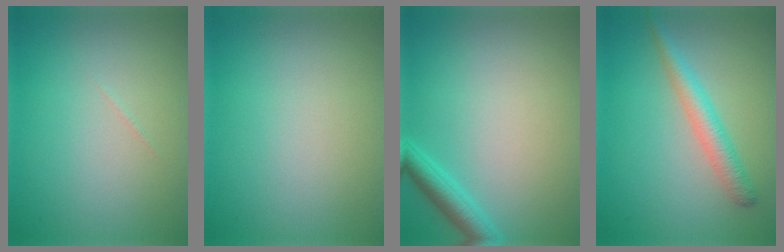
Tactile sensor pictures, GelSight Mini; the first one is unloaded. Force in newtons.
{"total": 0.0}
{"total": 2.3, "press": 2.3, "slide": 0.1}
{"total": 2.8, "press": 2.8, "slide": 0.0}